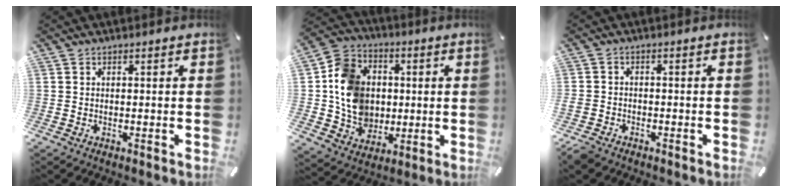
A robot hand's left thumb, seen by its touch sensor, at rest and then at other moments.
{"total": 14.5, "force": [-0.2, 12.8, 6.8], "torque": [-0.142, 0.025, 0.007]}
{"total": 3.4, "force": [-2.3, 2.3, 0.9], "torque": [-0.035, 0.009, -0.050]}